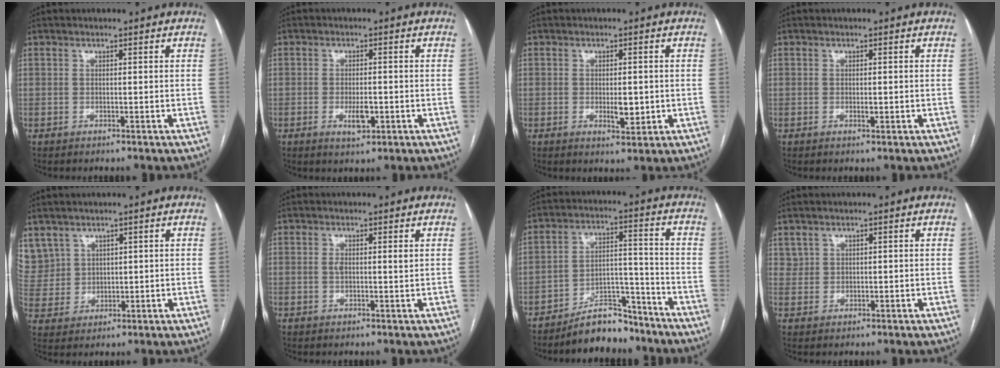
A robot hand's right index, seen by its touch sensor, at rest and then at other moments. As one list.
[{"total": 3.5, "force": [-1.2, 1.3, 3.1], "torque": [-0.054, -0.001, -0.014]}, {"total": 3.6, "force": [-0.5, 1.4, 3.4], "torque": [-0.053, -0.003, -0.004]}, {"total": 1.1, "force": [-0.2, 0.4, 1.0], "torque": [-0.017, -0.001, -0.002]}, {"total": 9.1, "force": [5.2, 7.3, 1.6], "torque": [-0.062, 0.026, 0.130]}, {"total": 2.1, "force": [0.5, 0.5, 1.9], "torque": [-0.037, -0.001, 0.007]}, {"total": 8.4, "force": [-7.3, 3.1, 2.7], "torque": [-0.039, 0.031, -0.123]}, {"total": 1.5, "force": [1.0, 1.1, 0.2], "torque": [0.004, 0.003, 0.017]}]